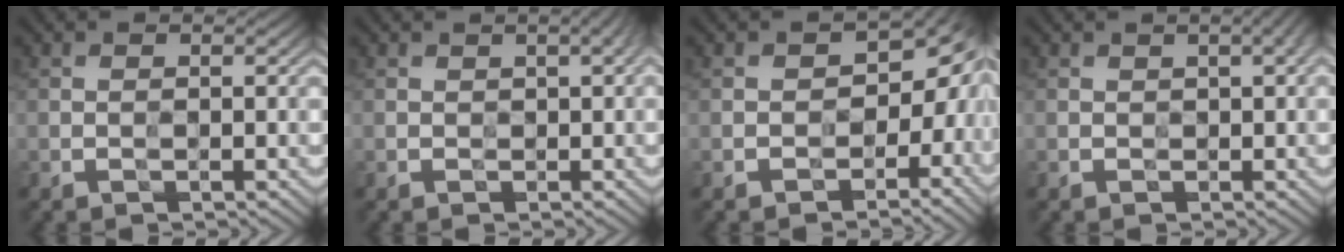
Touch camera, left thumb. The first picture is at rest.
{"total": 1.0, "force": [0.1, 0.5, 0.9], "torque": [-0.007, -0.001, 0.005]}
{"total": 7.7, "force": [-2.6, 5.4, 4.8], "torque": [-0.021, -0.023, -0.038]}
{"total": 1.3, "force": [0.3, 0.6, 1.1], "torque": [-0.007, 0.000, 0.008]}